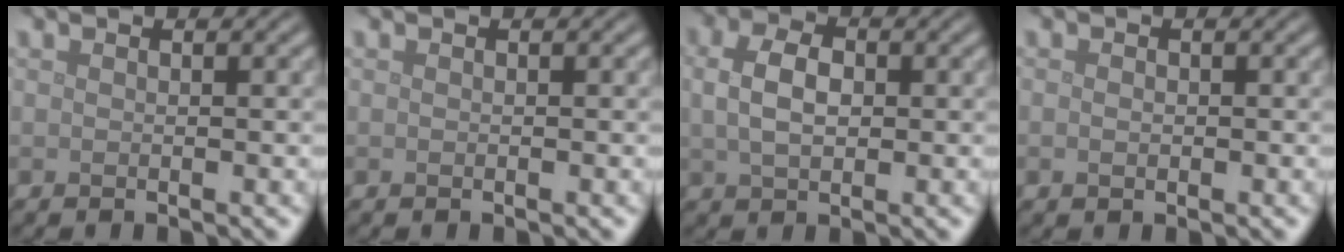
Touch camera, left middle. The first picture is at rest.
{"total": 0.0}
{"total": 3.8, "force": [0.6, 2.4, 2.8], "torque": [-0.061, 0.006, 0.007]}
{"total": 0.8, "force": [-0.1, 0.6, 0.5], "torque": [-0.010, -0.003, -0.002]}